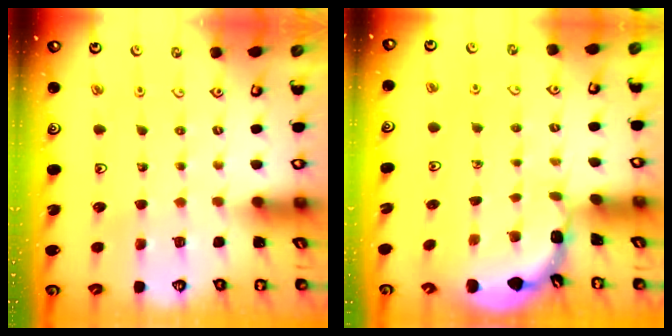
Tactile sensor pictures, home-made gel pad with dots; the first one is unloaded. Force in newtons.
{"total": 1.7, "press": 1.7, "slide": 0.0}